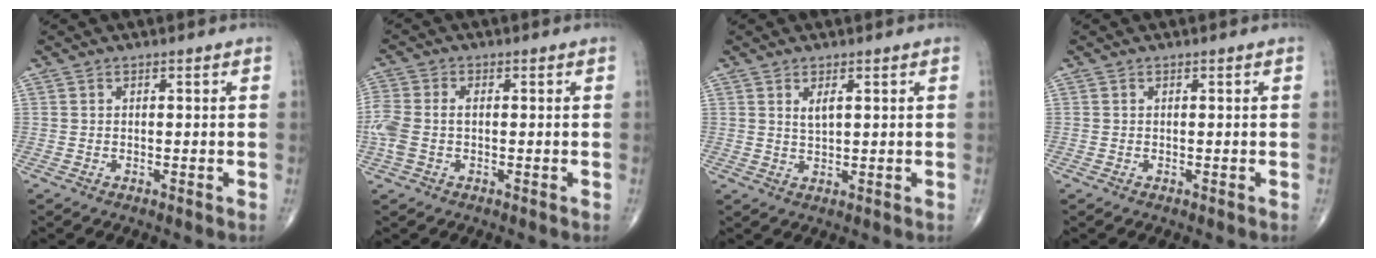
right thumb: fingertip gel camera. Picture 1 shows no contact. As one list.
[{"total": 7.2, "force": [-0.6, 4.5, 5.6], "torque": [-0.158, 0.015, -0.013]}, {"total": 2.3, "force": [1.0, 0.8, 1.9], "torque": [-0.034, -0.008, 0.021]}, {"total": 0.0}]